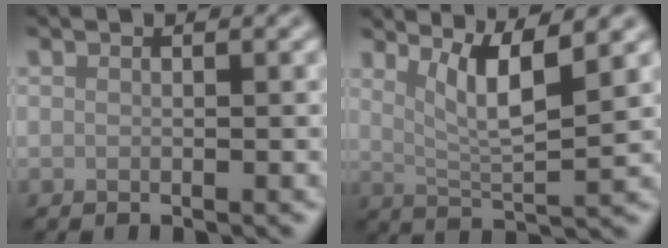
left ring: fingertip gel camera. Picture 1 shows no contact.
{"total": 5.3, "force": [2.7, 1.0, 4.4], "torque": [-0.075, -0.005, 0.053]}